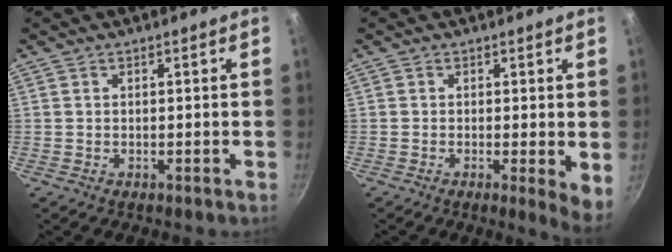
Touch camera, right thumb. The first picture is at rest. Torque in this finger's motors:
{"motor_torque": [-0.51, 0.07, -0.30, 0.03, 0.00]}